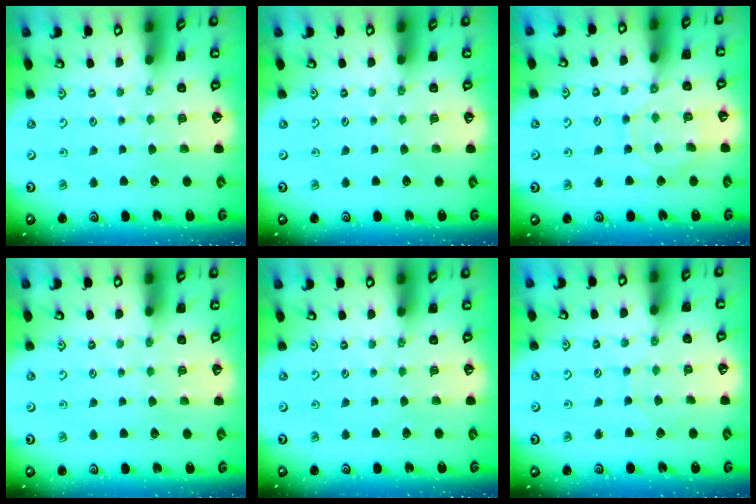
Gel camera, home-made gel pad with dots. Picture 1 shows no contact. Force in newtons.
{"total": 0.0}
{"total": 8.9, "press": 8.9, "slide": 1.2}
{"total": 0.8, "press": 0.8, "slide": 0.1}
{"total": 0.0}
{"total": 4.9, "press": 4.9, "slide": 0.2}